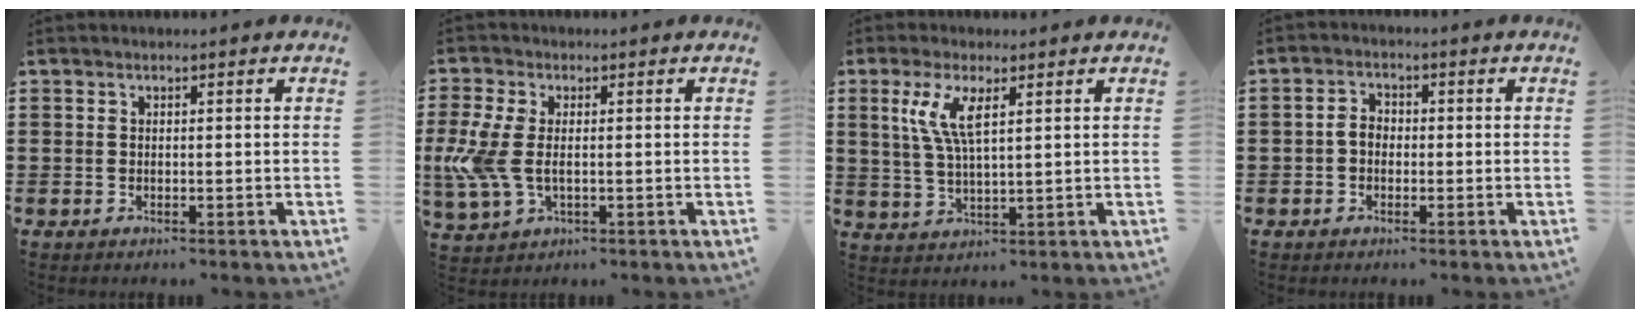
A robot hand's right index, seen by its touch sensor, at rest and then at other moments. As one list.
[{"total": 6.7, "force": [-0.4, 3.4, 5.8], "torque": [-0.152, -0.010, -0.015]}, {"total": 6.1, "force": [2.2, 1.7, 5.4], "torque": [-0.115, 0.003, 0.037]}, {"total": 2.6, "force": [-0.5, 1.8, 1.8], "torque": [-0.044, 0.002, -0.013]}]